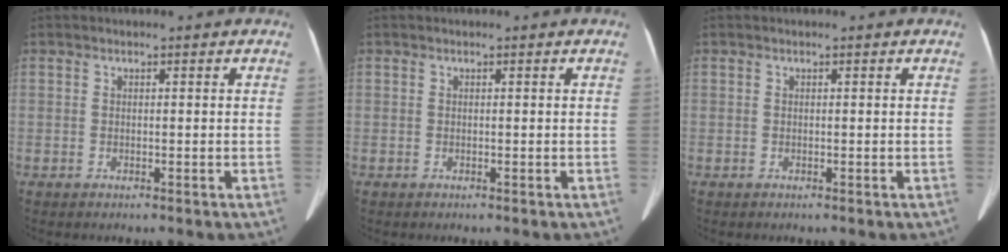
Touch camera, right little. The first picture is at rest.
{"total": 0.0}
{"total": 0.0}